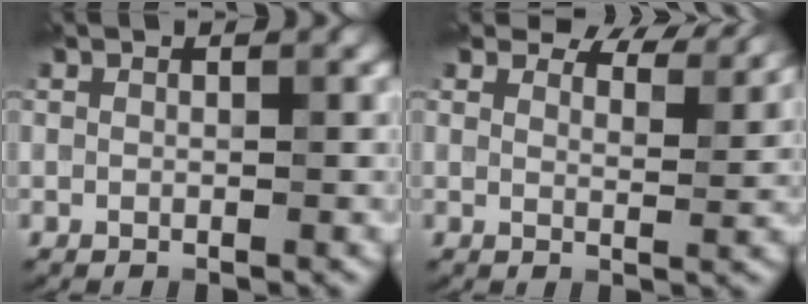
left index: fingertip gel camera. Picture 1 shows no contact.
{"total": 7.0, "force": [6.1, 2.2, 2.7], "torque": [-0.039, 0.004, 0.070]}